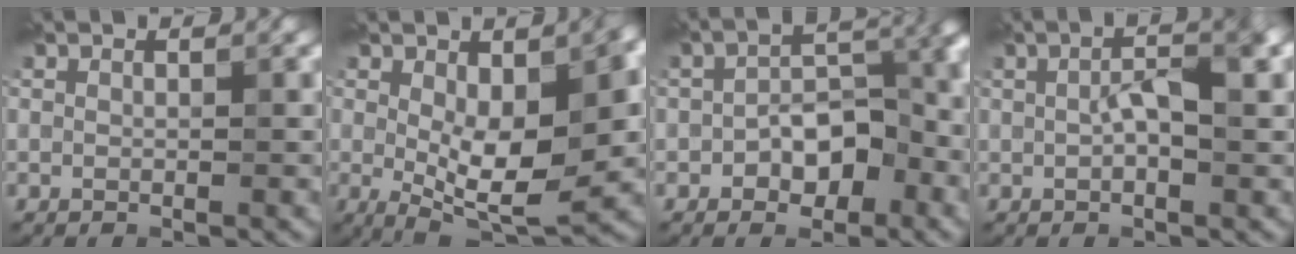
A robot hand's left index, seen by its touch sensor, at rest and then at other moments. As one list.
[{"total": 9.1, "force": [-0.1, 4.0, 8.2], "torque": [-0.134, -0.010, 0.005]}, {"total": 6.0, "force": [-2.1, 3.6, 4.4], "torque": [-0.051, 0.015, -0.040]}, {"total": 4.3, "force": [0.4, 1.5, 4.0], "torque": [-0.074, 0.008, 0.005]}]